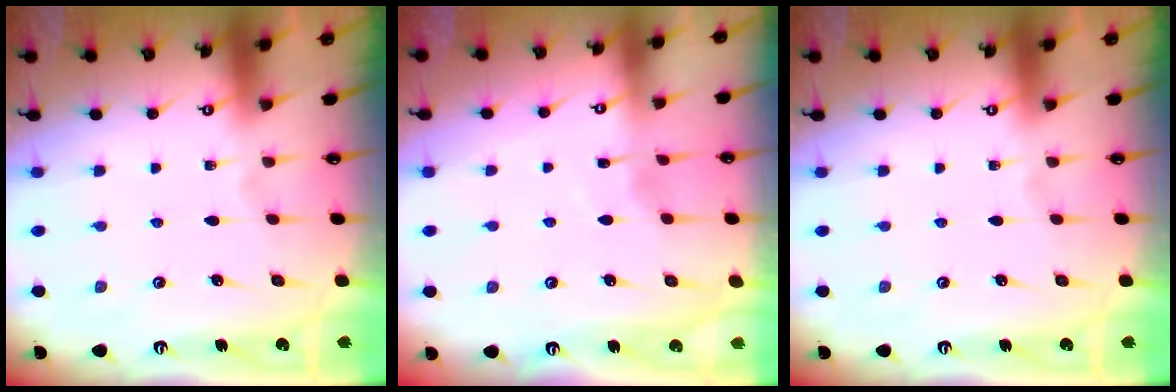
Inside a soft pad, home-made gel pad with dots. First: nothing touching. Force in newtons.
{"total": 2.8, "press": 2.8, "slide": 0.5}
{"total": 0.0}